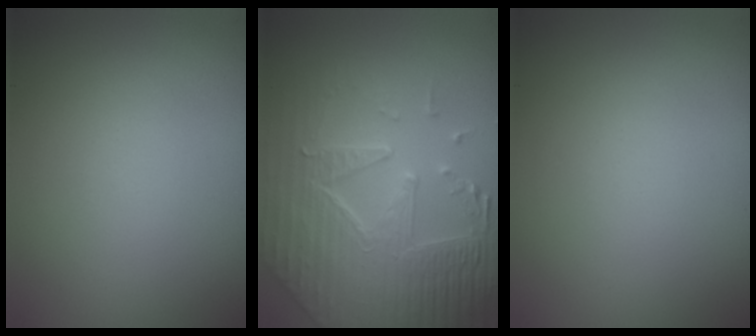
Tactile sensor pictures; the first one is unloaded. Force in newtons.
{"total": 8.8, "press": 6.0, "slide": 6.4}
{"total": 0.0}